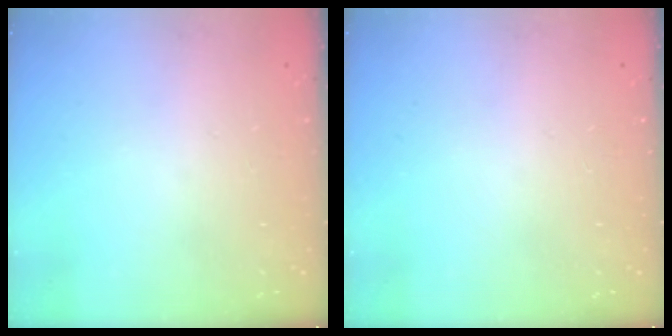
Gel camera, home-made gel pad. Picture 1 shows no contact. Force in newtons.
{"total": 0.0}